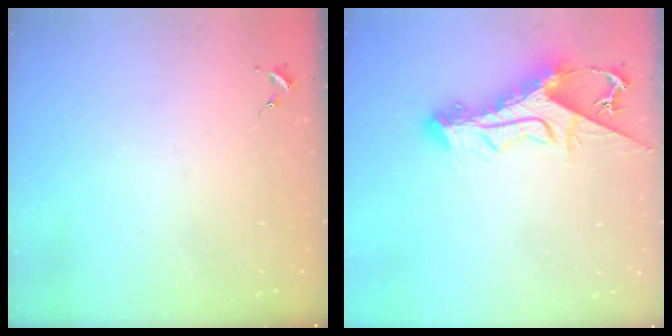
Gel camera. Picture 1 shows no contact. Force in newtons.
{"total": 13.5, "press": 13.5, "slide": 1.6}